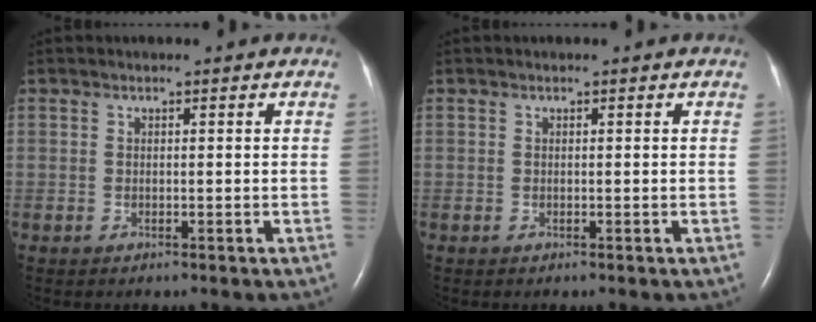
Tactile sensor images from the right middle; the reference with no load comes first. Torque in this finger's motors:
{"motor_torque": [-0.09, 0.08, 0.00, 0.00]}